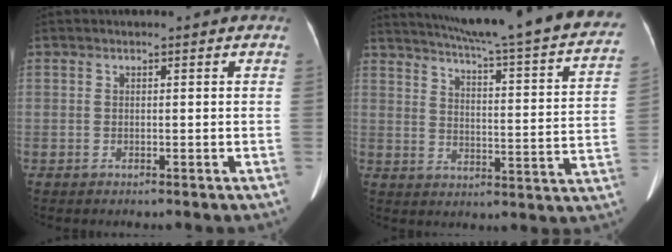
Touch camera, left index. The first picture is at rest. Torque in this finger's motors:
{"motor_torque": [0.00, -2.14, 0.03, 0.02]}